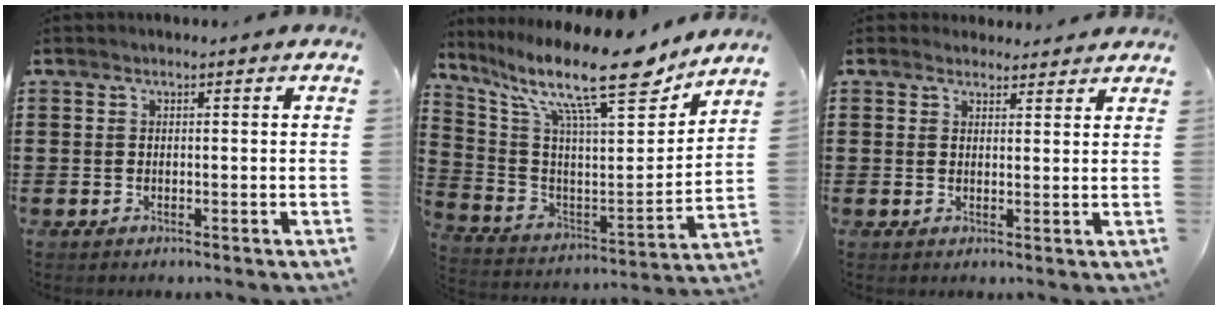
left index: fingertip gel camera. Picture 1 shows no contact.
{"total": 16.3, "force": [12.0, 3.1, 10.5], "torque": [-0.201, -0.083, 0.192]}
{"total": 2.4, "force": [2.2, 0.9, 0.1], "torque": [0.000, -0.002, 0.041]}